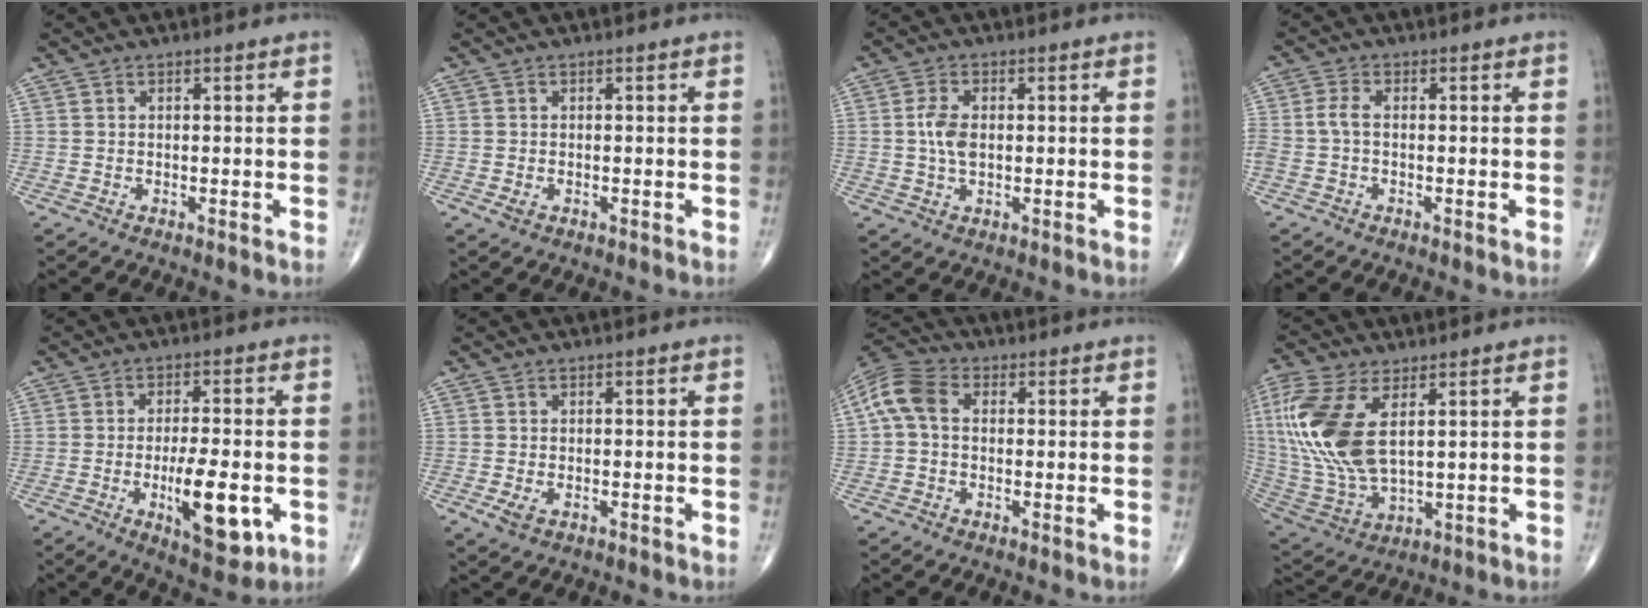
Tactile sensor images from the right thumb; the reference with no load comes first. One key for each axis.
{"total": 1.3, "fx": -0.4, "fy": 0.8, "fz": 0.9, "tx": -0.018, "ty": 0.001, "tz": -0.004}
{"total": 4.5, "fx": 0.2, "fy": 2.6, "fz": 3.7, "tx": -0.080, "ty": 0.002, "tz": 0.002}
{"total": 3.0, "fx": -0.5, "fy": 1.5, "fz": 2.5, "tx": -0.068, "ty": 0.004, "tz": -0.016}
{"total": 11.9, "fx": -3.3, "fy": 4.2, "fz": 10.7, "tx": -0.155, "ty": -0.004, "tz": -0.043}
{"total": 2.3, "fx": -0.8, "fy": 1.3, "fz": 1.8, "tx": -0.037, "ty": -0.003, "tz": -0.013}
{"total": 7.7, "fx": 0.6, "fy": 5.4, "fz": 5.5, "tx": -0.115, "ty": 0.025, "tz": 0.001}
{"total": 18.4, "fx": 4.6, "fy": 9.0, "fz": 15.3, "tx": -0.356, "ty": -0.019, "tz": 0.095}